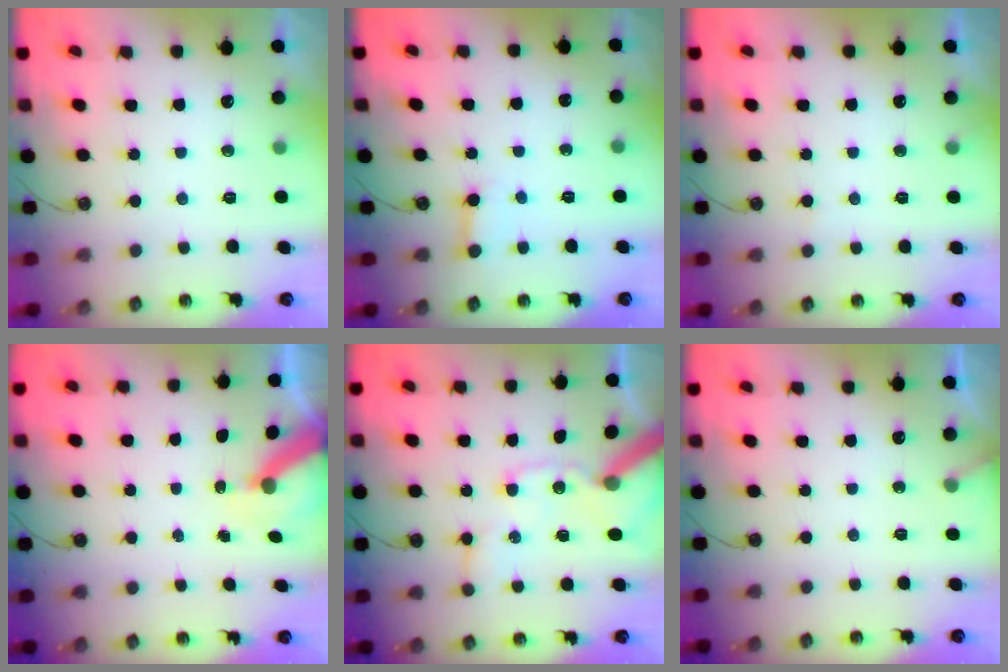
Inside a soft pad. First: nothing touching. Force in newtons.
{"total": 3.0, "press": 2.9, "slide": 0.5}
{"total": 4.0, "press": 4.0, "slide": 0.3}
{"total": 7.2, "press": 7.2, "slide": 0.7}
{"total": 14.3, "press": 14.1, "slide": 2.0}
{"total": 3.7, "press": 3.7, "slide": 0.4}